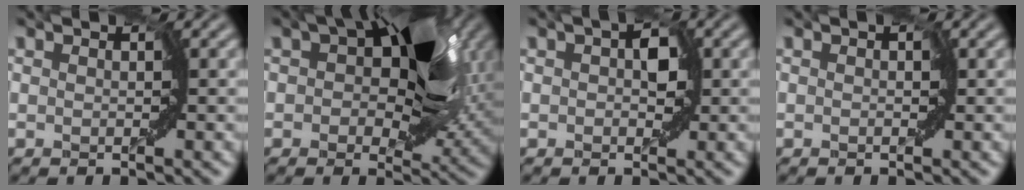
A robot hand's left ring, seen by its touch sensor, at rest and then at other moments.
{"total": 11.0, "force": [3.2, 5.9, 8.8], "torque": [-0.114, 0.018, 0.036]}
{"total": 1.5, "force": [0.3, 0.9, 1.2], "torque": [-0.013, 0.003, 0.004]}
{"total": 0.0}